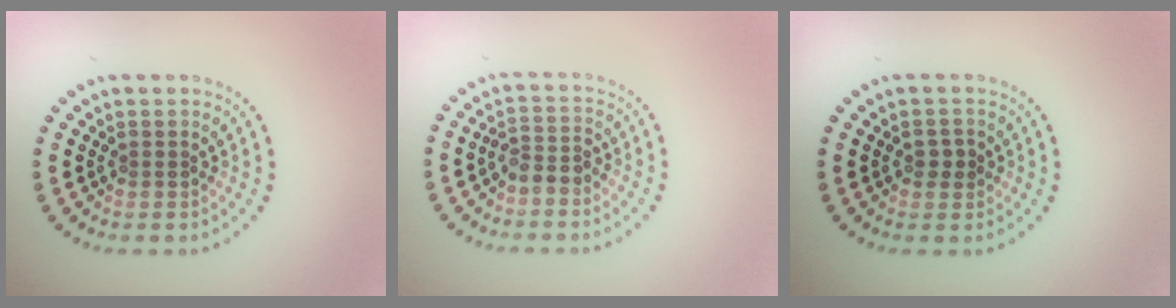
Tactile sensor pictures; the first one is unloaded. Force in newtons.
{"total": 2.2, "press": 2.0, "slide": 1.0}
{"total": 1.5, "press": 1.5, "slide": 0.1}